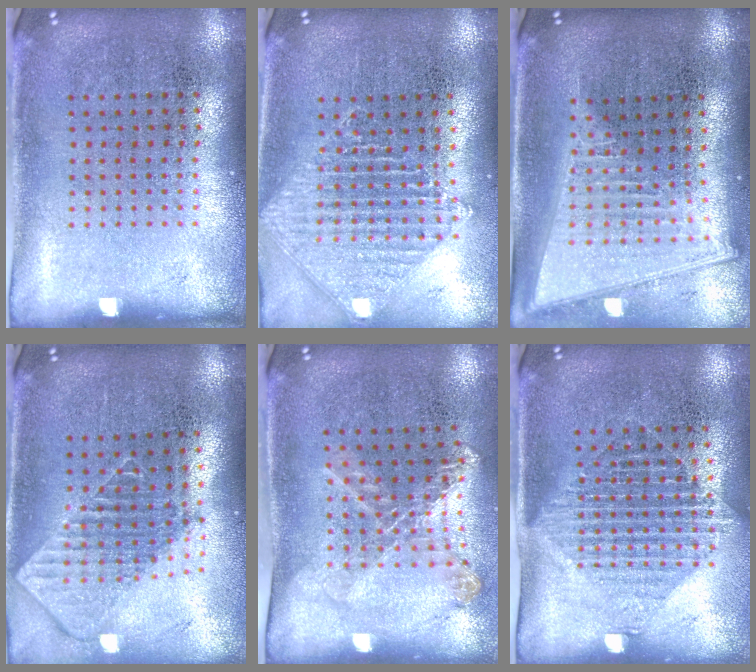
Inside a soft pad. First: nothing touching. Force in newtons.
{"total": 1.3, "press": 1.2, "slide": 0.5}
{"total": 2.1, "press": 1.8, "slide": 1.1}
{"total": 2.0, "press": 1.5, "slide": 1.2}
{"total": 1.3, "press": 1.2, "slide": 0.4}
{"total": 1.5, "press": 1.2, "slide": 0.9}